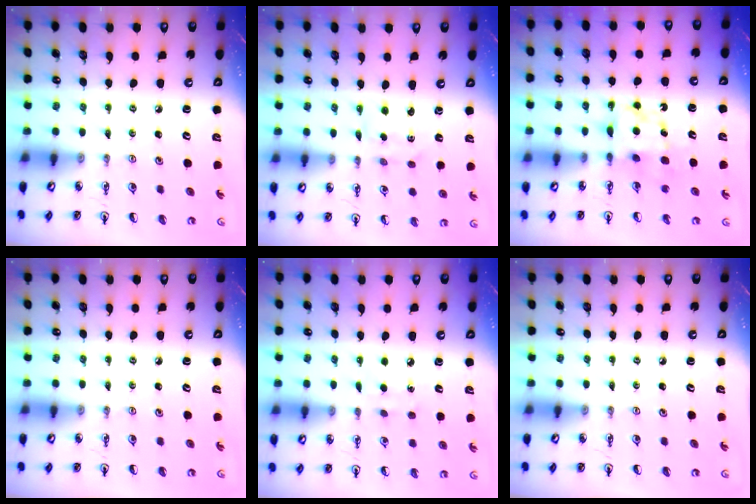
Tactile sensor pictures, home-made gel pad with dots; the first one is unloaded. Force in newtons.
{"total": 1.5, "press": 1.3, "slide": 0.7}
{"total": 7.0, "press": 7.0, "slide": 0.5}
{"total": 0.0}
{"total": 5.8, "press": 5.8, "slide": 0.6}
{"total": 0.0}